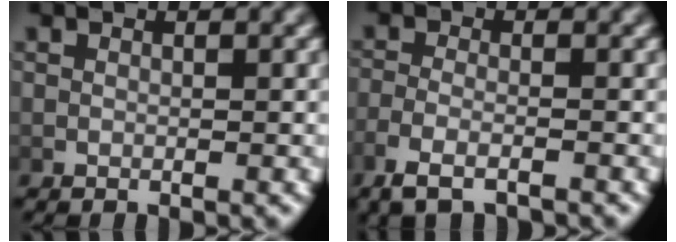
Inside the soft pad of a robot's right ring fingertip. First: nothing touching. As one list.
[{"total": 3.4, "force": [-2.4, 1.1, 2.1], "torque": [-0.054, -0.010, -0.034]}]